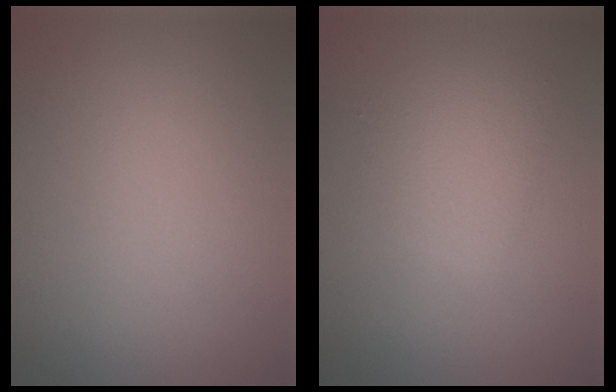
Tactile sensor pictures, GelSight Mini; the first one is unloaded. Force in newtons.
{"total": 2.8, "press": 2.8, "slide": 0.1}